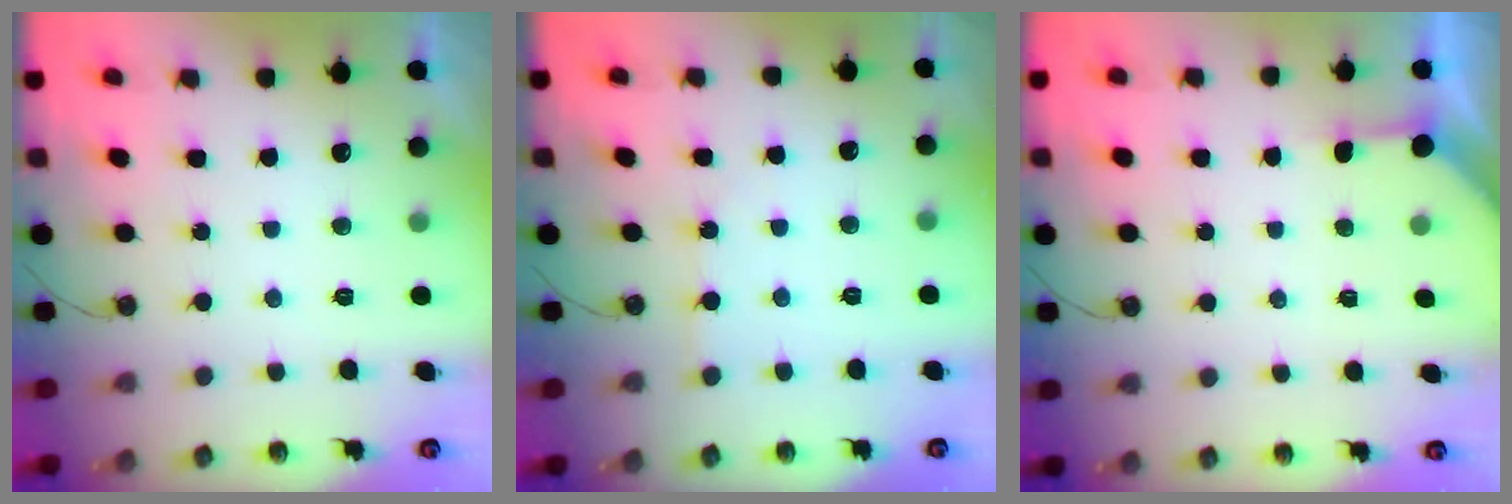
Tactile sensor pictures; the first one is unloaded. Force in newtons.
{"total": 2.1, "press": 2.0, "slide": 0.3}
{"total": 2.1, "press": 2.1, "slide": 0.3}